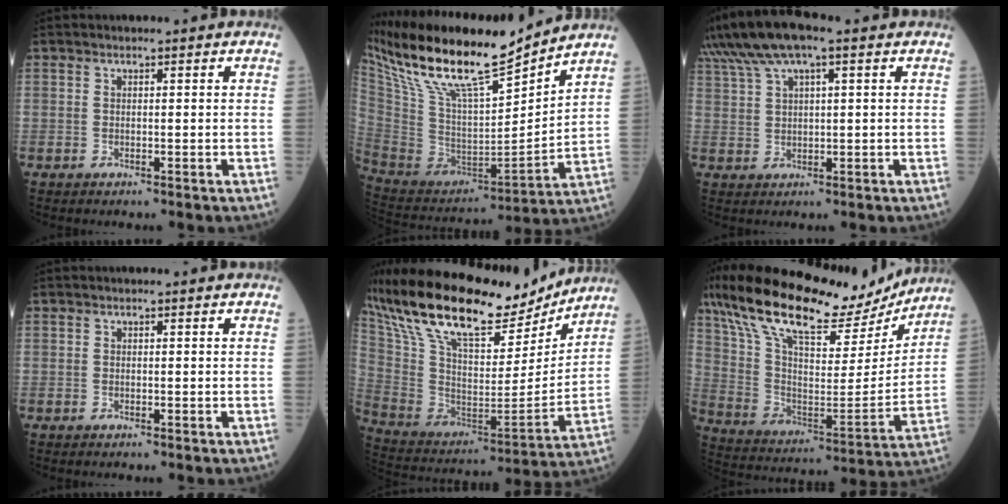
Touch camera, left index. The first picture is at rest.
{"total": 21.7, "force": [17.5, 2.6, 12.6], "torque": [-0.237, 0.002, 0.326]}
{"total": 10.6, "force": [7.1, 2.1, 7.5], "torque": [-0.154, 0.035, 0.133]}
{"total": 0.0}
{"total": 30.0, "force": [23.6, 9.4, 15.9], "torque": [-0.319, 0.007, 0.382]}
{"total": 26.2, "force": [21.1, 7.6, 13.7], "torque": [-0.249, 0.016, 0.335]}